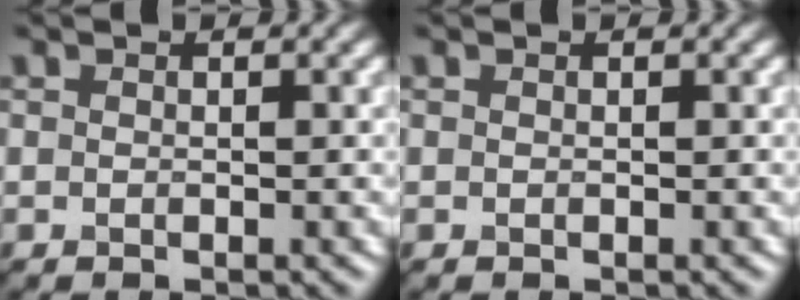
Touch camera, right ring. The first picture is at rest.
{"total": 0.0}